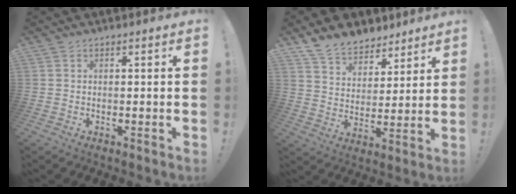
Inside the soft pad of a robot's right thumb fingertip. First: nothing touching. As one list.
[{"total": 10.9, "force": [8.8, 6.0, 2.3], "torque": [-0.056, -0.065, 0.173]}]